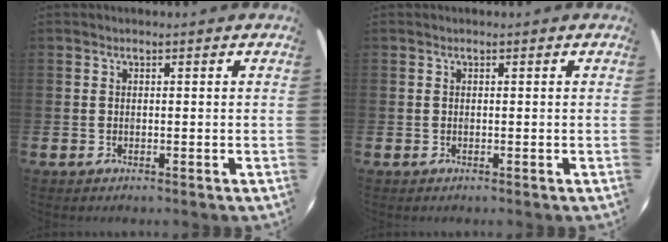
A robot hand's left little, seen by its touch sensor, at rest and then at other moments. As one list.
[{"total": 0.0}]